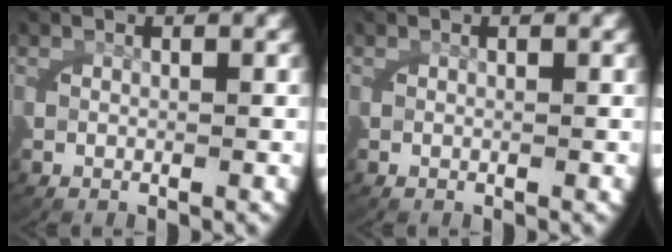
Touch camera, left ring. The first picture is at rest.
{"total": 0.0}